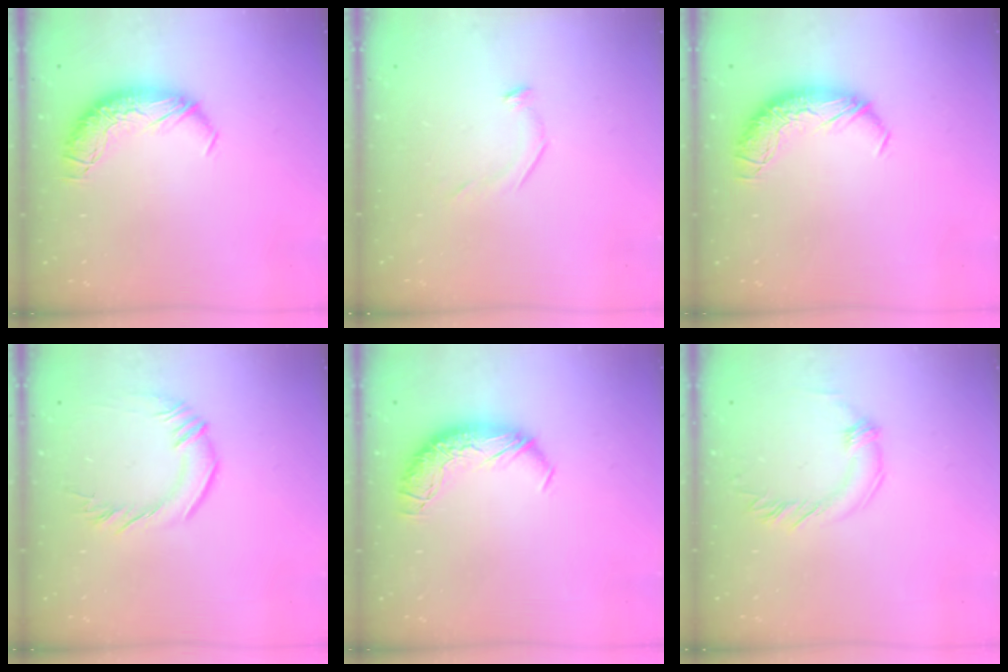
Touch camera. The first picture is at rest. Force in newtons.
{"total": 6.6, "press": 6.6, "slide": 0.6}
{"total": 0.0}
{"total": 1.2, "press": 0.8, "slide": 0.9}
{"total": 0.0}
{"total": 2.1, "press": 2.0, "slide": 0.5}